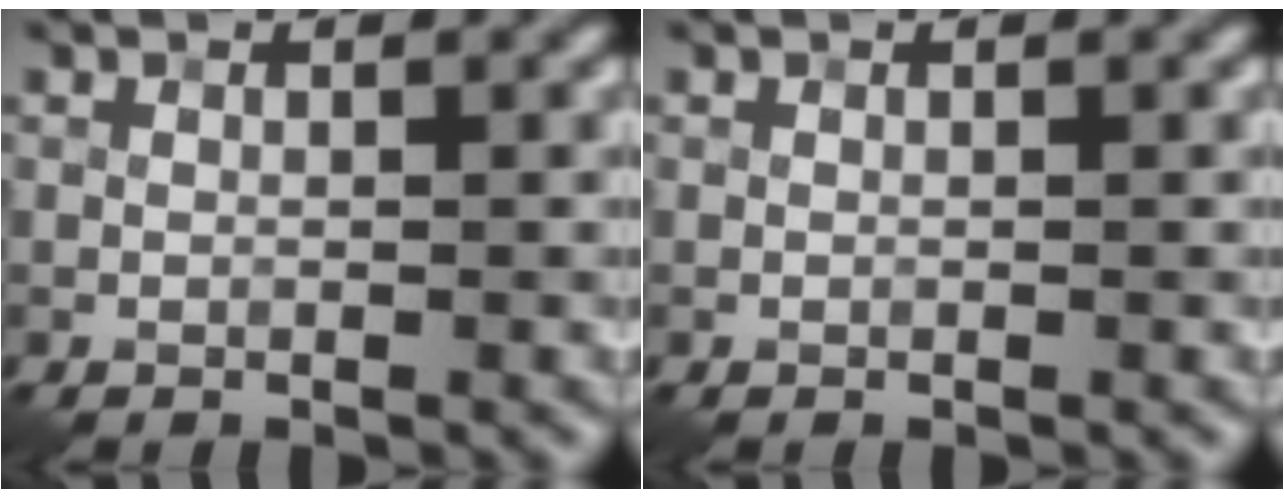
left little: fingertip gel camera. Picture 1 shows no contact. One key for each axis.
{"total": 0.0}